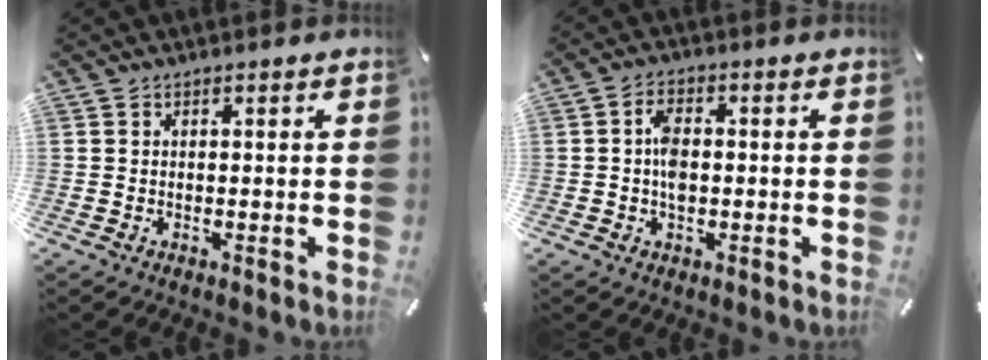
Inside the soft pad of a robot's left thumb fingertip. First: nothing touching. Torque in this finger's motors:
{"motor_torque": [0.74, 1.47, 0.31, -0.32, 0.12]}